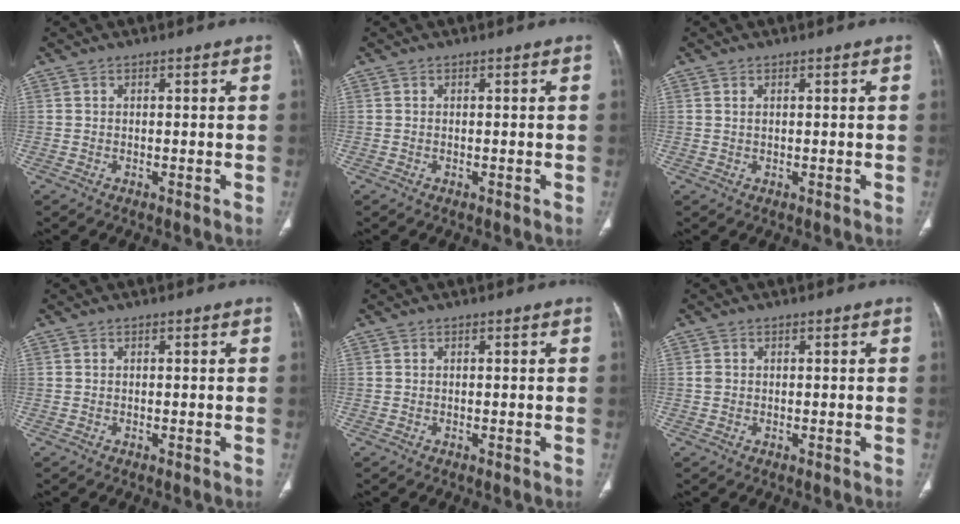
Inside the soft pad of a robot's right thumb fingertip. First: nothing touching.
{"total": 0.0}
{"total": 0.7, "force": [0.3, 0.4, 0.5], "torque": [-0.014, 0.003, 0.008]}
{"total": 0.0}
{"total": 0.0}
{"total": 0.8, "force": [0.0, 0.7, 0.4], "torque": [-0.004, 0.001, 0.001]}